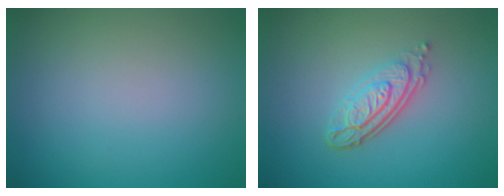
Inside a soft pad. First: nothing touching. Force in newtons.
{"total": 4.4, "press": 3.1, "slide": 3.1}